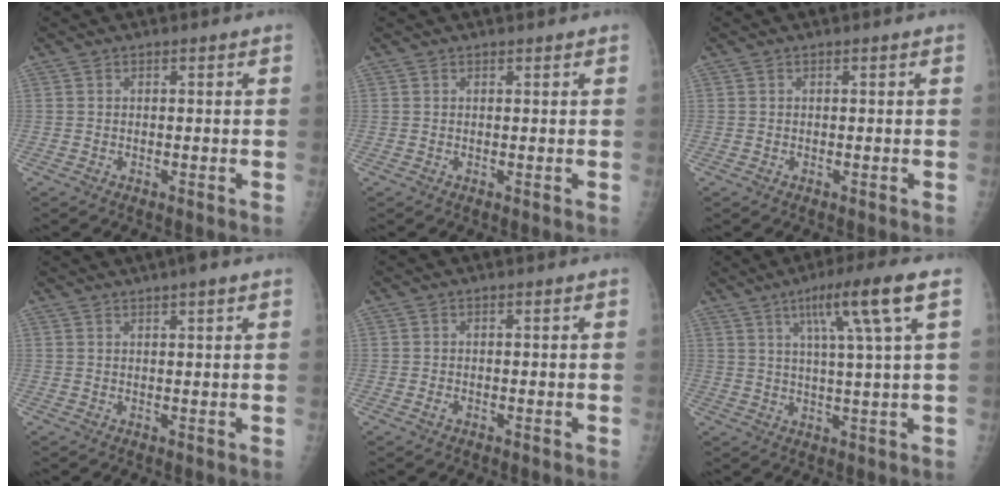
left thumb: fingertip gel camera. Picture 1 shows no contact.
{"total": 1.0, "force": [0.9, 0.2, 0.5], "torque": [0.000, 0.005, 0.013]}
{"total": 0.0}
{"total": 3.8, "force": [2.6, 0.2, 2.7], "torque": [-0.041, 0.009, 0.041]}
{"total": 0.7, "force": [-0.2, 0.3, 0.5], "torque": [-0.010, 0.002, -0.003]}
{"total": 10.7, "force": [4.6, -0.5, 9.6], "torque": [-0.164, -0.005, 0.077]}